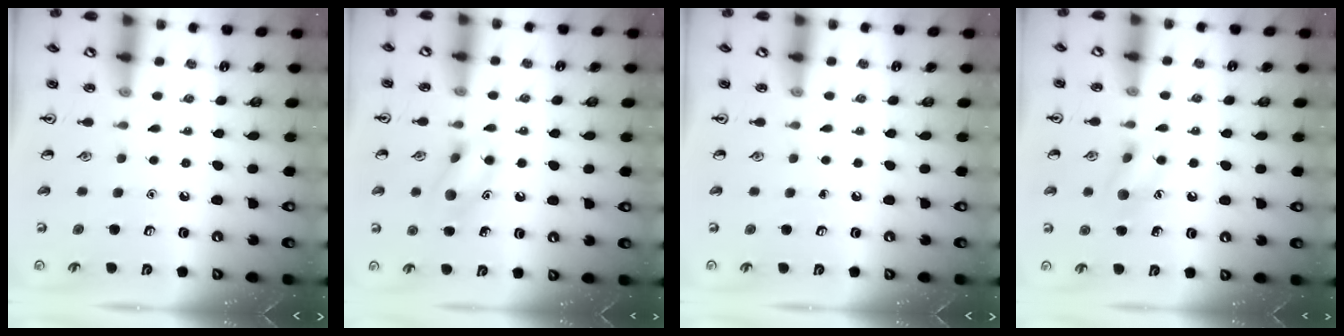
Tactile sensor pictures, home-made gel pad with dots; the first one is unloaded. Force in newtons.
{"total": 10.4, "press": 10.3, "slide": 1.6}
{"total": 0.0}
{"total": 8.3, "press": 8.2, "slide": 1.5}